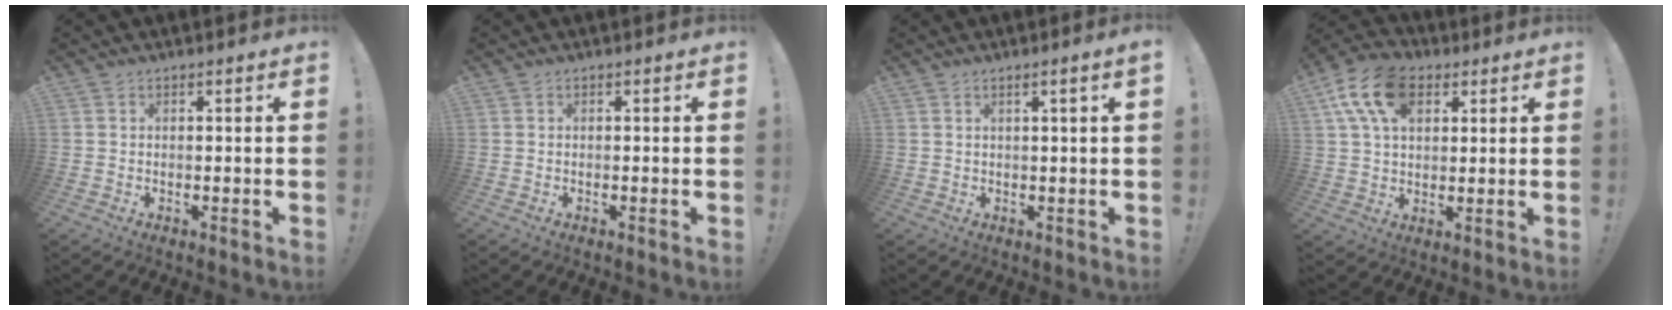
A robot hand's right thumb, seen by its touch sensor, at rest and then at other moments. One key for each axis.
{"total": 0.0}
{"total": 2.1, "fx": 0.7, "fy": -0.4, "fz": 1.9, "tx": -0.042, "ty": 0.001, "tz": 0.012}
{"total": 15.2, "fx": 6.3, "fy": 9.7, "fz": 9.9, "tx": -0.179, "ty": -0.012, "tz": 0.118}